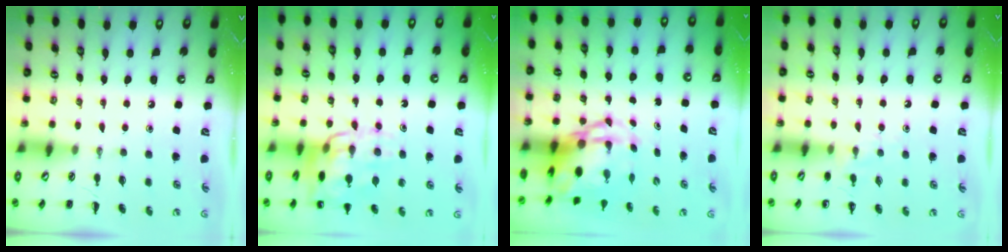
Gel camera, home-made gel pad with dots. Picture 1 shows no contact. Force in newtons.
{"total": 14.8, "press": 14.6, "slide": 2.0}
{"total": 6.6, "press": 6.4, "slide": 1.7}
{"total": 5.8, "press": 5.3, "slide": 2.2}